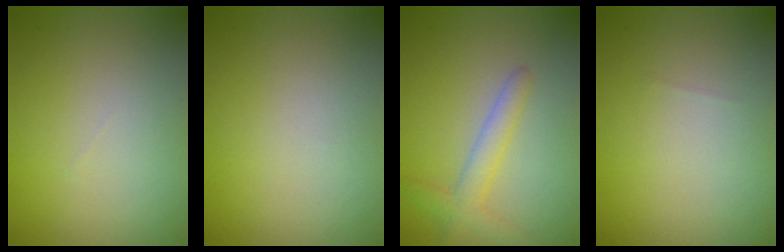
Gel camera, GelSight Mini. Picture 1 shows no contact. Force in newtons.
{"total": 0.0}
{"total": 2.4, "press": 2.4, "slide": 0.1}
{"total": 0.0}